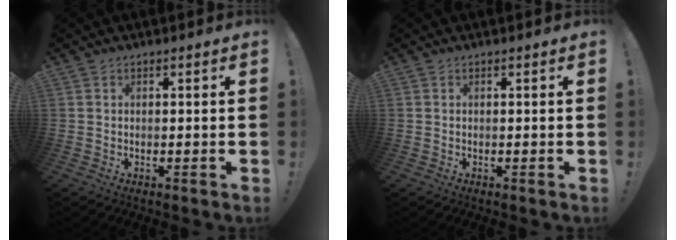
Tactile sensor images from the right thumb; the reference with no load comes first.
{"total": 0.0}